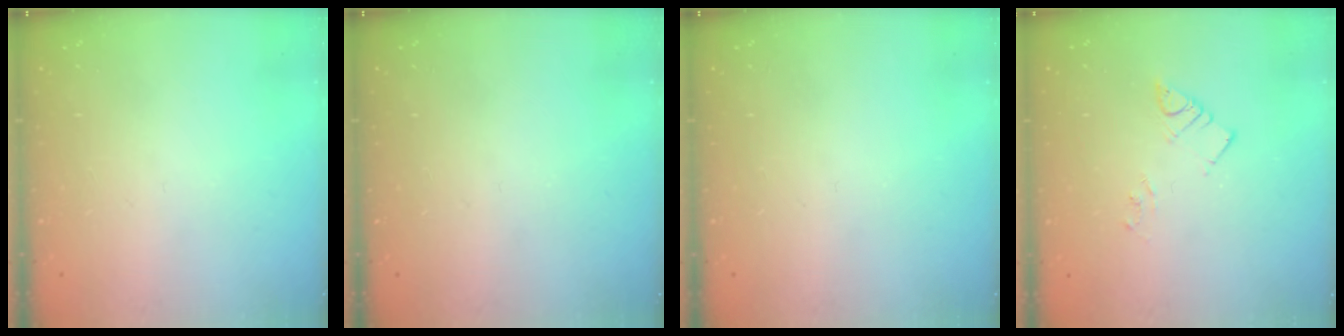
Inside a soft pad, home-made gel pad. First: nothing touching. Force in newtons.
{"total": 0.0}
{"total": 0.0}
{"total": 4.0, "press": 3.9, "slide": 0.5}